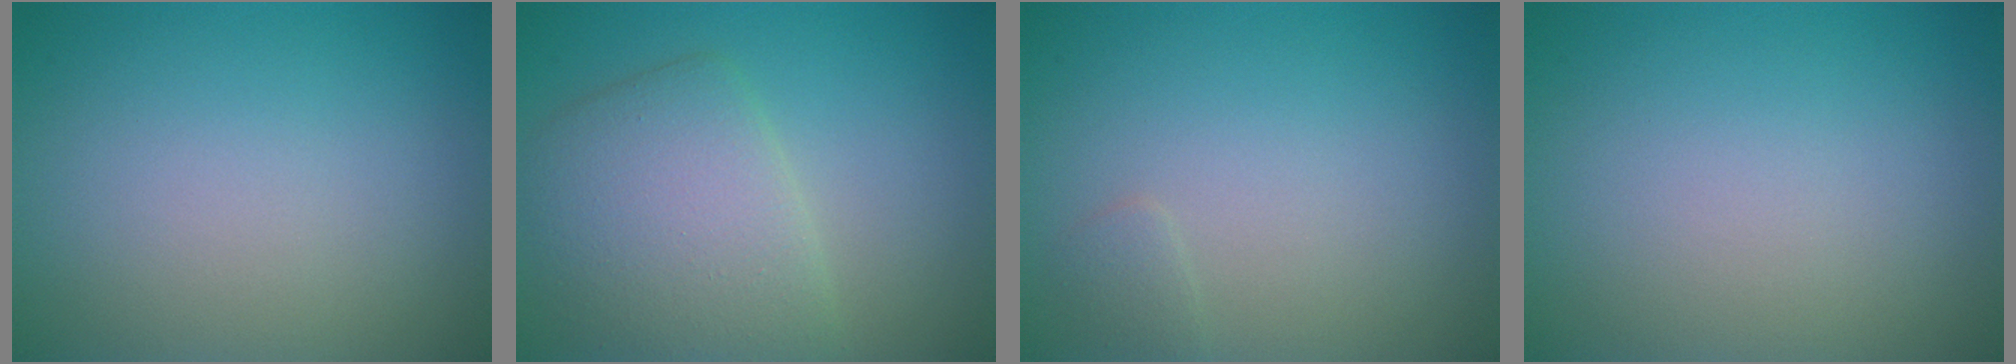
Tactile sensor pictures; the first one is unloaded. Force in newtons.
{"total": 5.5, "press": 5.5, "slide": 0.2}
{"total": 0.8, "press": 0.8, "slide": 0.0}
{"total": 0.0}